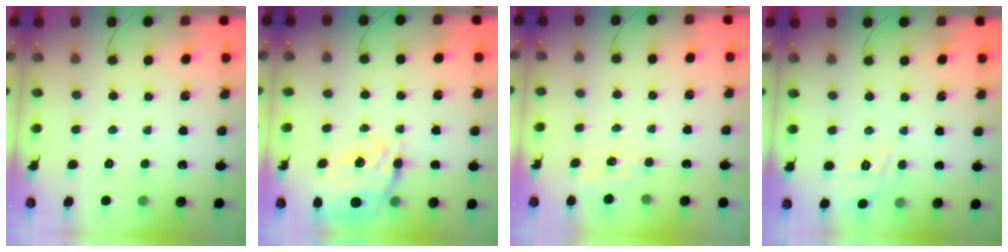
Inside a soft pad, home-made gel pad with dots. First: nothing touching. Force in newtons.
{"total": 12.8, "press": 12.0, "slide": 4.6}
{"total": 5.7, "press": 5.5, "slide": 1.5}
{"total": 8.9, "press": 8.8, "slide": 1.8}